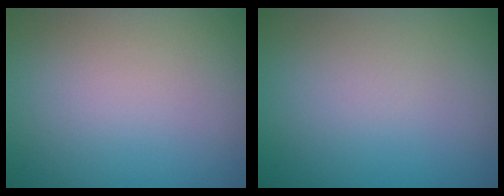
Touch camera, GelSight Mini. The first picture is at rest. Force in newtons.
{"total": 0.0}